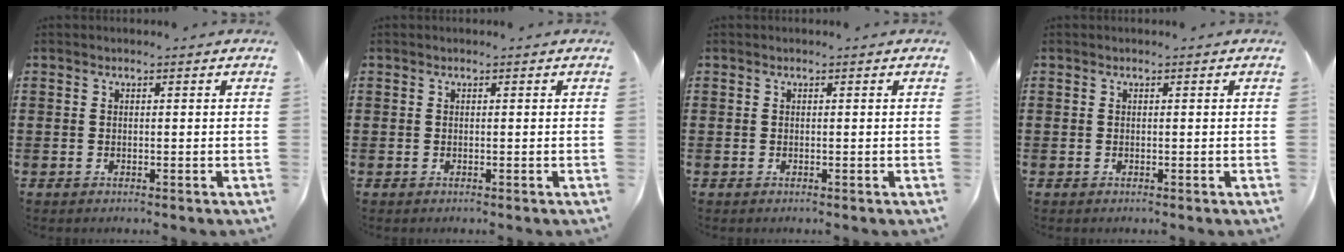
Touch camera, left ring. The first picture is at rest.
{"total": 0.0}
{"total": 0.0}
{"total": 0.0}